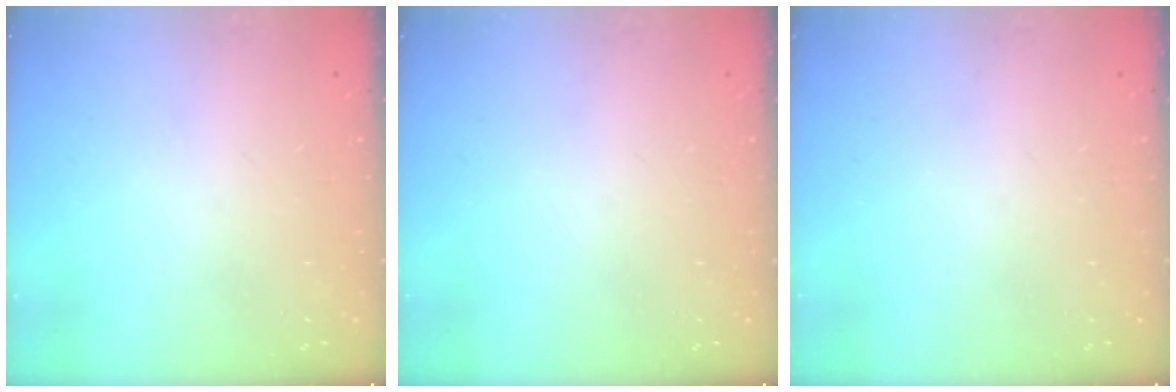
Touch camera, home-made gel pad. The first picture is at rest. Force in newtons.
{"total": 0.0}
{"total": 0.0}